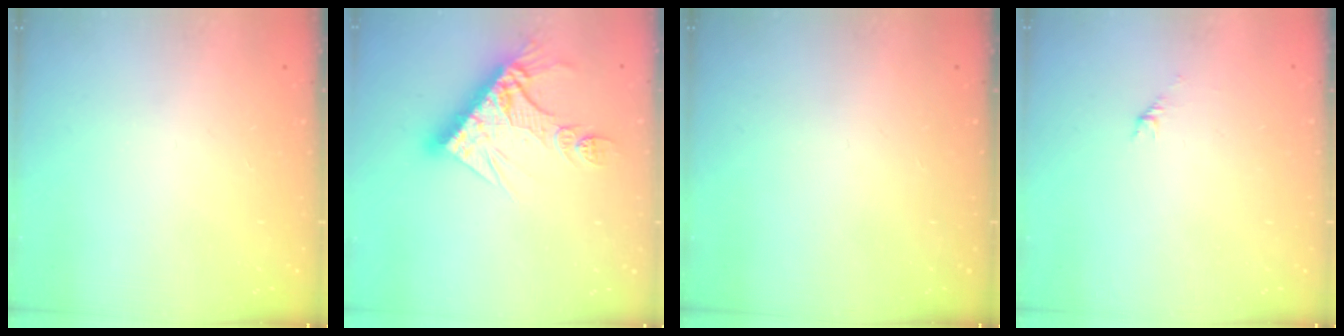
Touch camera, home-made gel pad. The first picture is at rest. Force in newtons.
{"total": 14.2, "press": 14.2, "slide": 1.2}
{"total": 0.0}
{"total": 1.5, "press": 1.4, "slide": 0.5}